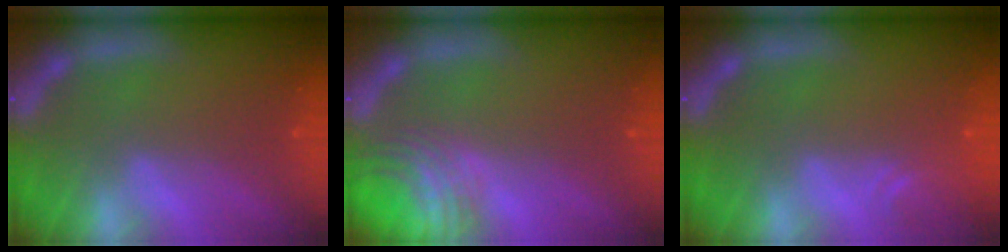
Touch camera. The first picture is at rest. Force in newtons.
{"total": 5.5}
{"total": 2.4}